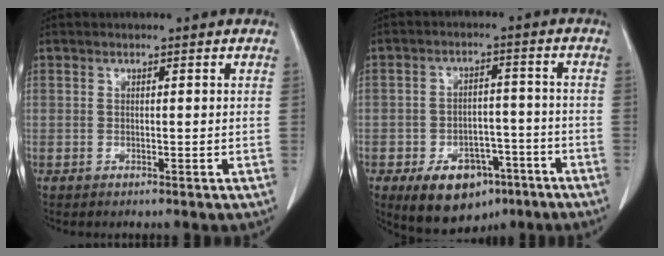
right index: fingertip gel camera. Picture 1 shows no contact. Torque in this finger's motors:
{"motor_torque": [0.08, 0.08, 0.11, 0.00]}